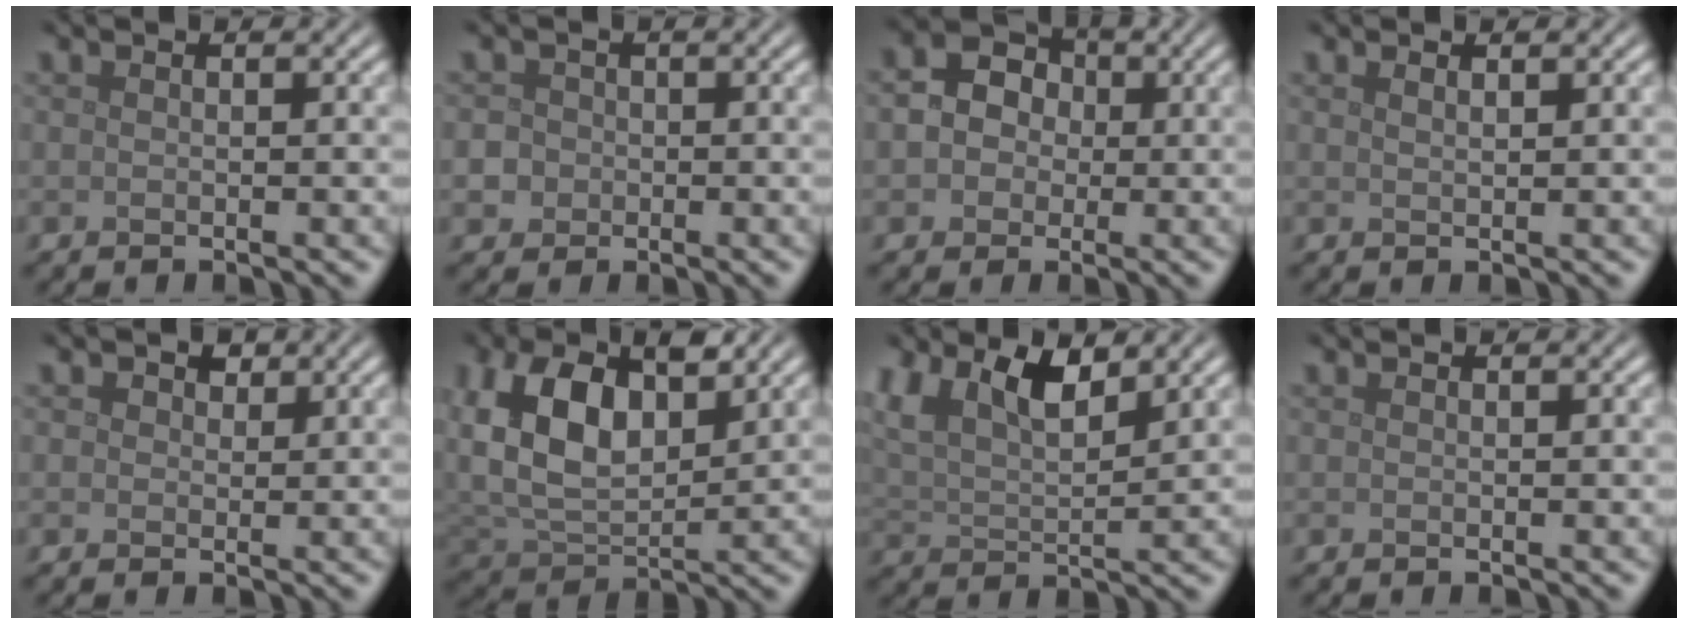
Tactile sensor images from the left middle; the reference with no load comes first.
{"total": 4.4, "force": [-1.1, 4.0, 1.4], "torque": [-0.018, 0.010, -0.043]}
{"total": 4.3, "force": [0.3, 3.8, 2.0], "torque": [-0.021, 0.016, -0.013]}
{"total": 0.7, "force": [0.6, 0.2, 0.4], "torque": [-0.006, 0.000, 0.010]}
{"total": 1.7, "force": [0.8, 1.2, 0.8], "torque": [-0.011, 0.000, 0.006]}
{"total": 8.7, "force": [2.8, 5.3, 6.2], "torque": [-0.128, 0.000, 0.048]}
{"total": 6.8, "force": [4.1, 2.8, 4.6], "torque": [-0.091, 0.007, 0.071]}
{"total": 0.0}